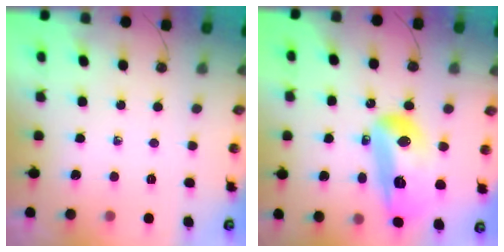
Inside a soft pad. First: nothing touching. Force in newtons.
{"total": 29.9, "press": 24.6, "slide": 17.0}